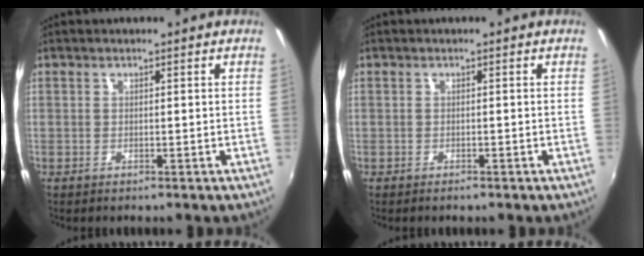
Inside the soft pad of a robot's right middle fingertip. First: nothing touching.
{"total": 0.7, "force": [-0.6, 0.2, 0.3], "torque": [-0.007, -0.001, -0.009]}